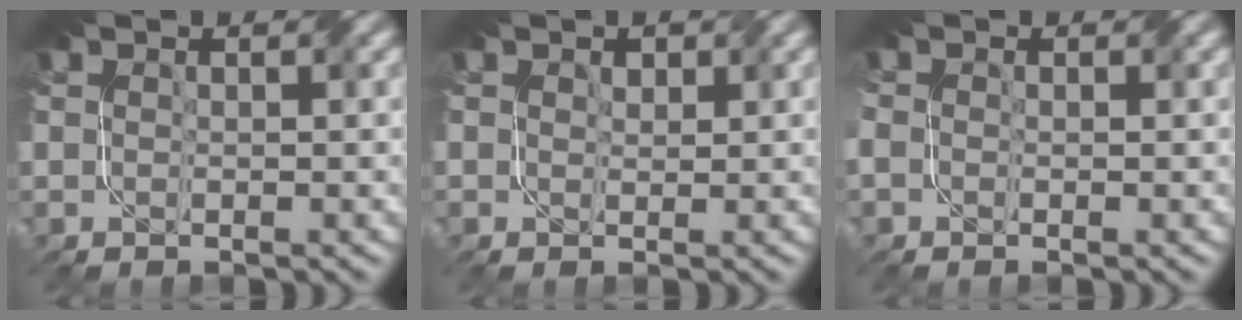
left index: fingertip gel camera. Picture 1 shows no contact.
{"total": 1.3, "force": [0.9, 0.8, 0.4], "torque": [-0.014, 0.002, 0.010]}
{"total": 1.8, "force": [-0.3, 1.4, 1.0], "torque": [-0.031, 0.007, -0.004]}